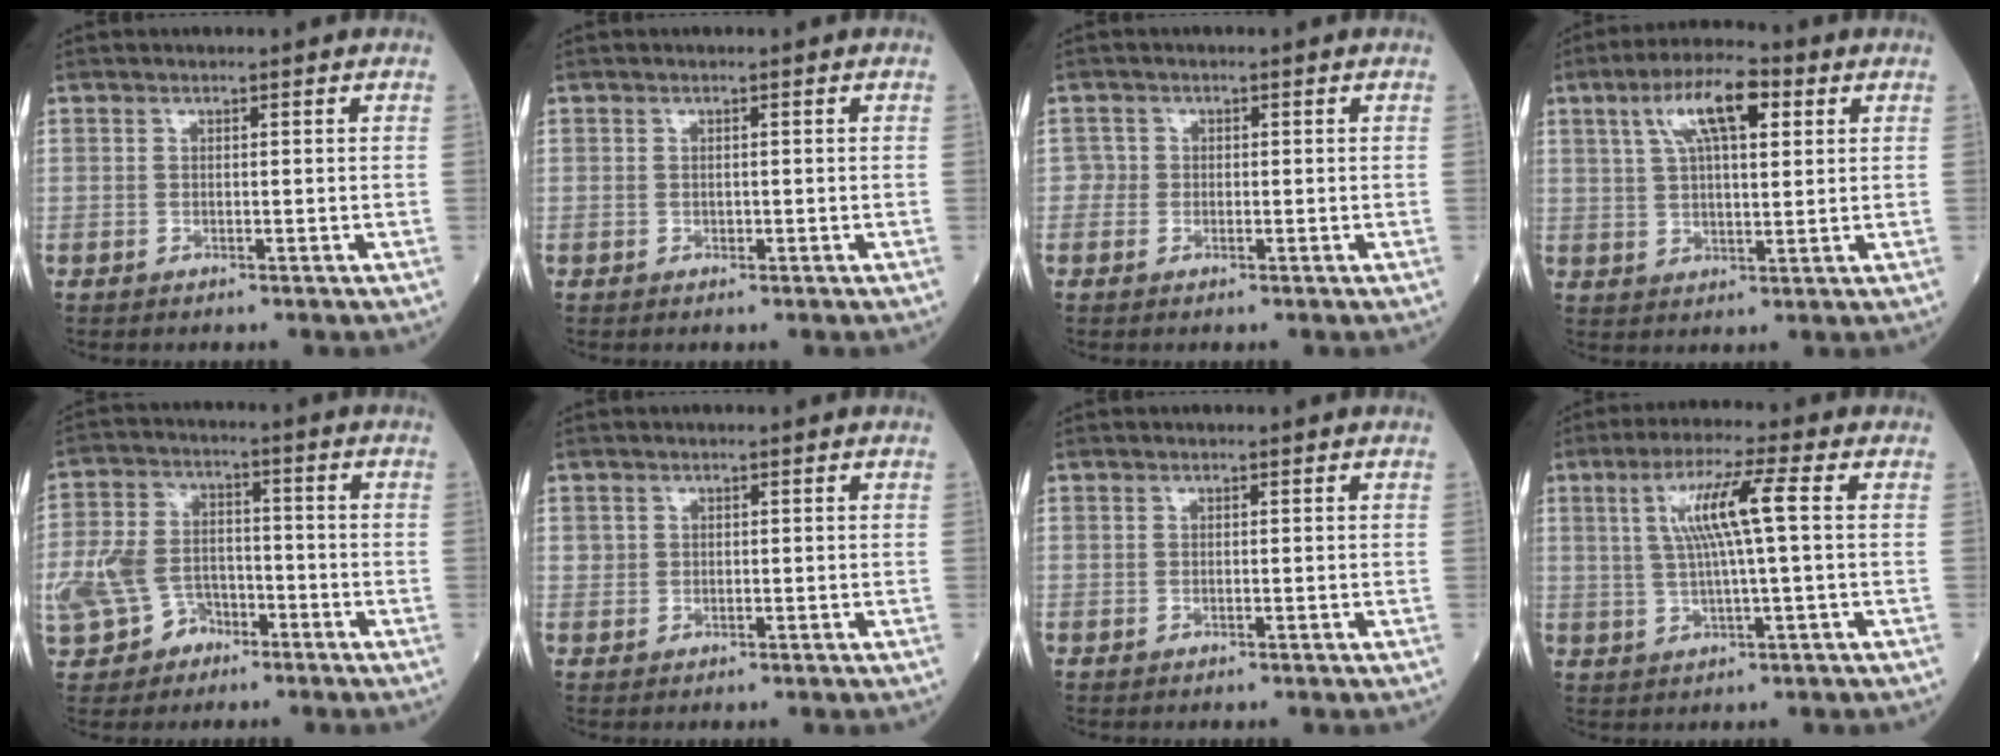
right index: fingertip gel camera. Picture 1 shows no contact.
{"total": 0.6, "force": [-0.1, 0.5, 0.4], "torque": [-0.009, 0.001, -0.001]}
{"total": 1.2, "force": [-0.2, 1.2, -0.1], "torque": [0.011, 0.006, -0.006]}
{"total": 10.0, "force": [4.2, 2.8, 8.6], "torque": [-0.161, 0.022, 0.074]}
{"total": 12.3, "force": [-5.0, 9.5, 6.0], "torque": [-0.160, 0.021, -0.078]}
{"total": 1.2, "force": [0.4, 1.1, 0.1], "torque": [0.005, 0.004, 0.006]}
{"total": 0.0}
{"total": 8.2, "force": [1.6, -0.2, 8.1], "torque": [-0.155, 0.010, 0.032]}